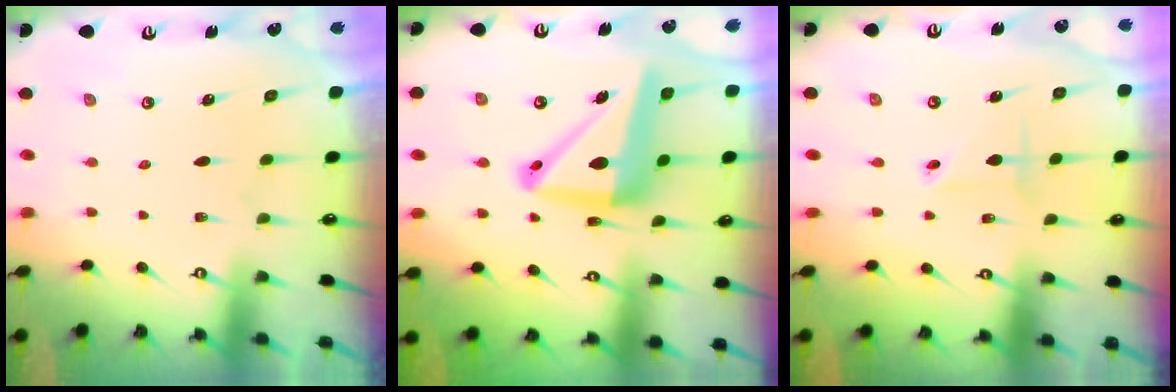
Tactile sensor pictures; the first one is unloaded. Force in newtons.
{"total": 16.6, "press": 16.4, "slide": 2.1}
{"total": 2.3, "press": 2.1, "slide": 0.9}